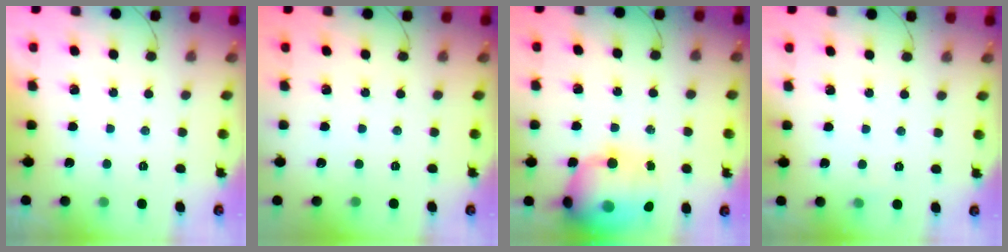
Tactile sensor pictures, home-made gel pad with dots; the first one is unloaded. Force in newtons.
{"total": 0.0}
{"total": 18.9, "press": 18.7, "slide": 3.0}
{"total": 2.5, "press": 2.4, "slide": 1.0}